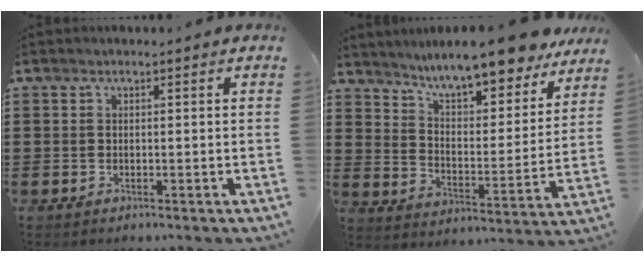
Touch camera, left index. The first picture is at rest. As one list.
[{"total": 10.0, "force": [9.1, -0.2, 4.0], "torque": [-0.096, -0.062, 0.154]}]